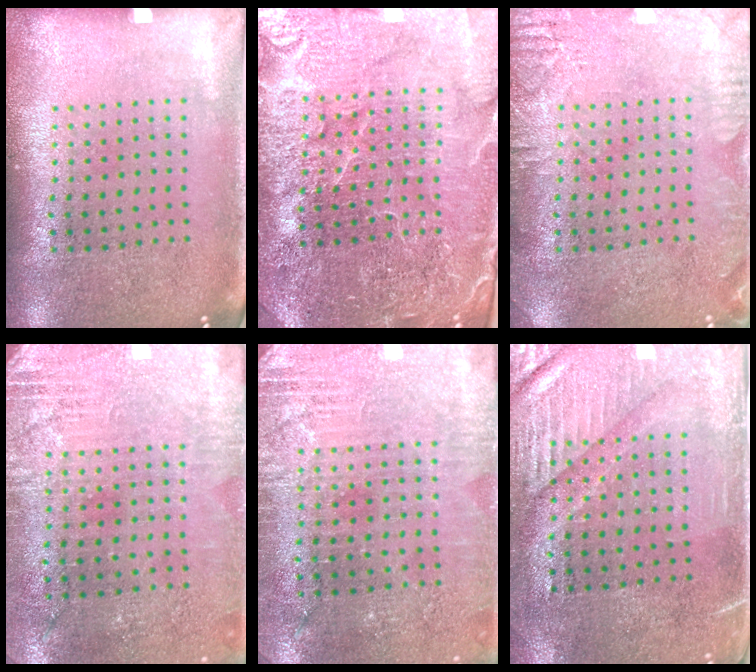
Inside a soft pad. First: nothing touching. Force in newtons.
{"total": 4.6, "press": 4.4, "slide": 1.6}
{"total": 2.6, "press": 2.5, "slide": 0.4}
{"total": 2.8, "press": 2.5, "slide": 1.2}
{"total": 2.9, "press": 2.8, "slide": 0.6}
{"total": 3.6, "press": 3.1, "slide": 1.8}